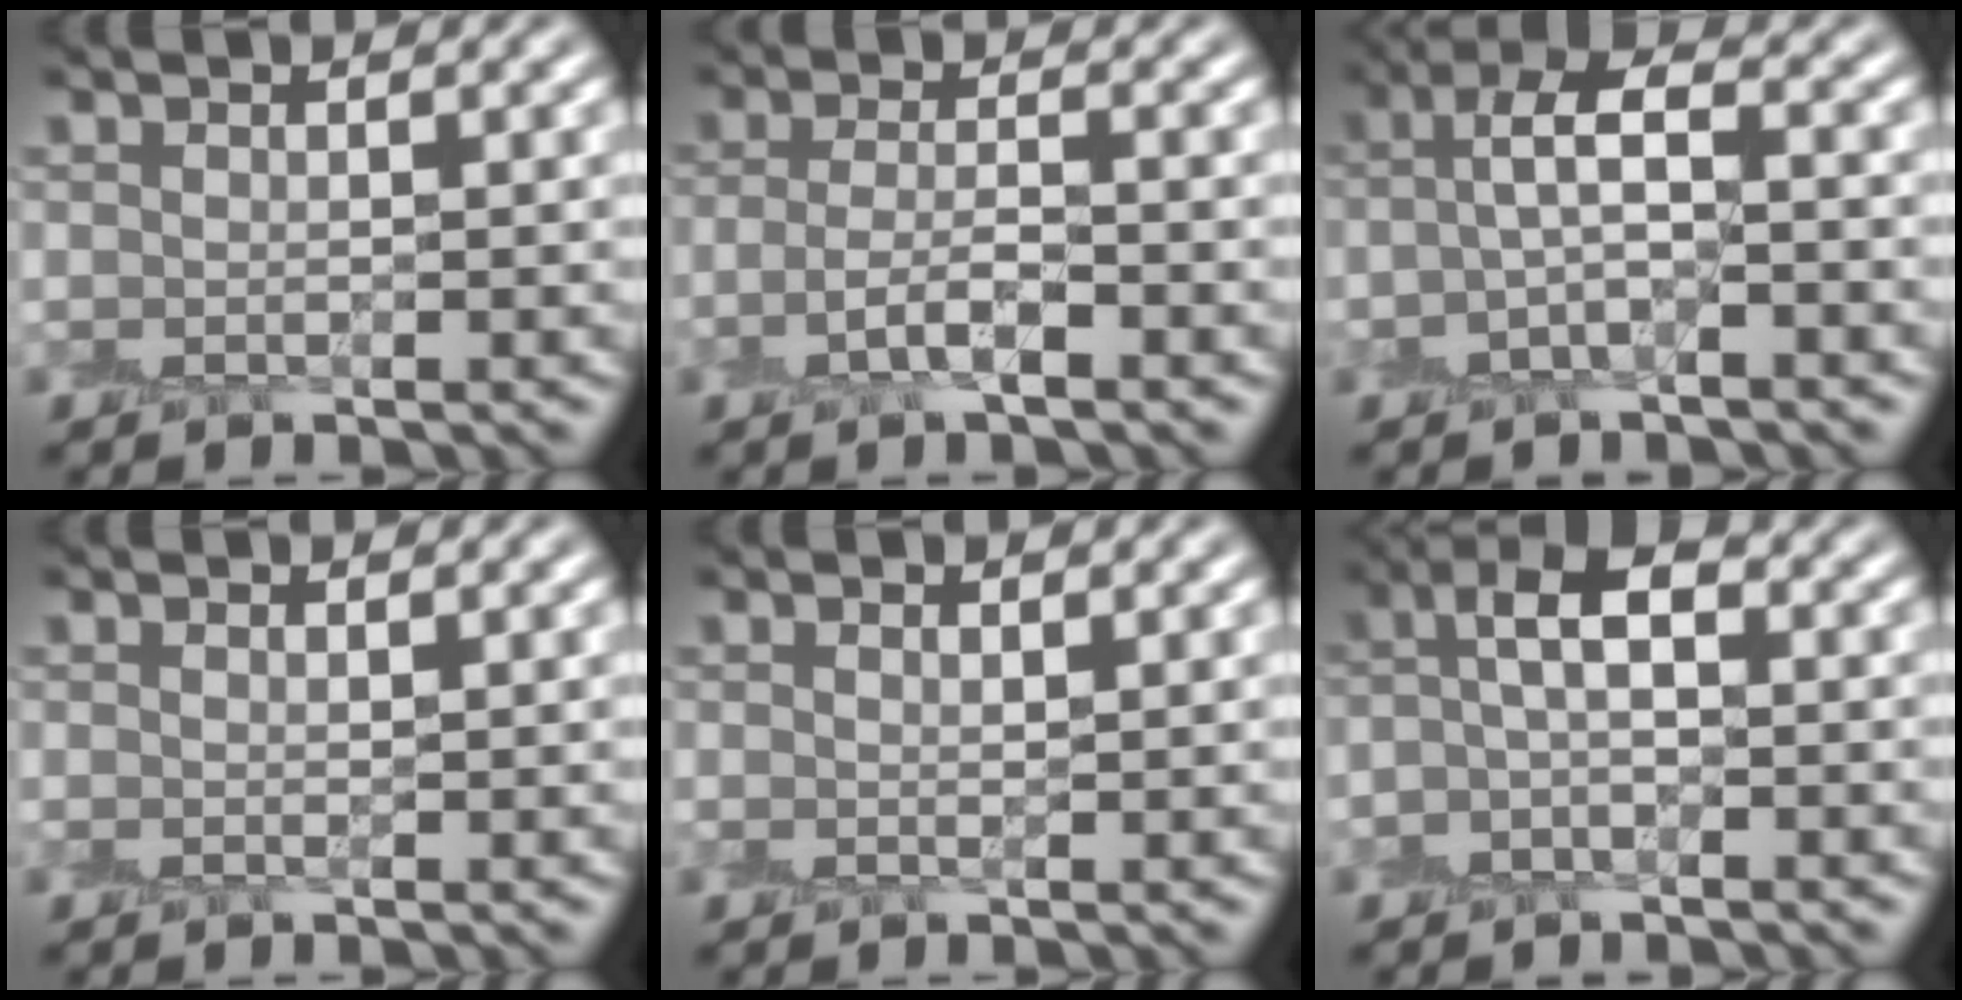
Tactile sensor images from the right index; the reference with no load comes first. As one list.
[{"total": 3.0, "force": [-1.1, 0.9, 2.6], "torque": [-0.056, 0.000, -0.026]}, {"total": 4.0, "force": [-0.2, 1.3, 3.8], "torque": [-0.075, 0.012, -0.009]}, {"total": 0.7, "force": [0.1, 0.0, 0.7], "torque": [-0.013, -0.002, -0.001]}, {"total": 0.9, "force": [0.3, 0.1, 0.9], "torque": [-0.017, -0.002, 0.003]}, {"total": 3.8, "force": [-0.1, 1.8, 3.3], "torque": [-0.060, 0.012, -0.008]}]